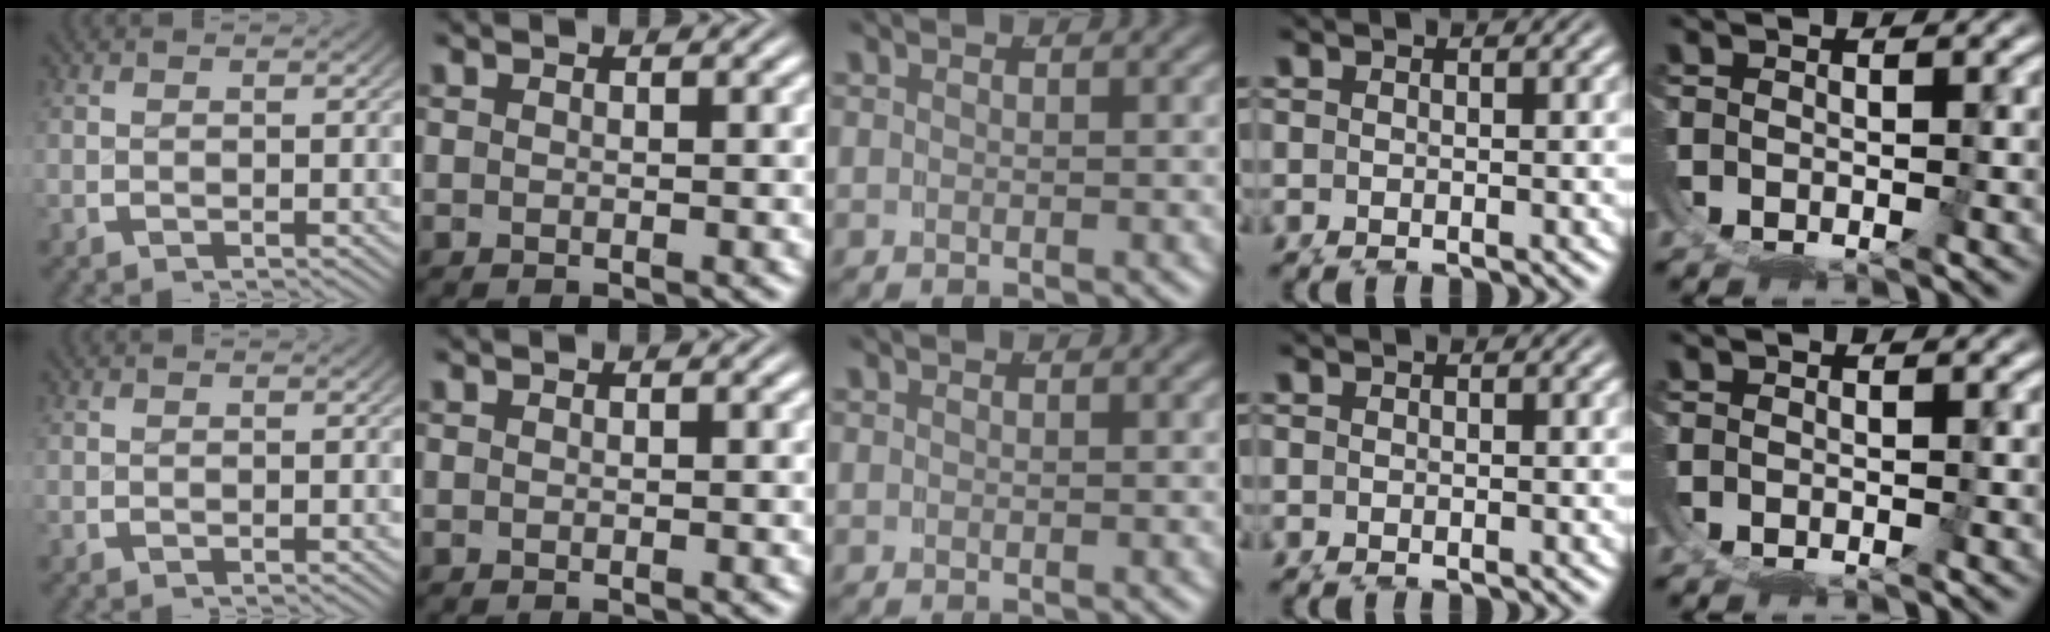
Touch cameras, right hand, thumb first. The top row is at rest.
{}